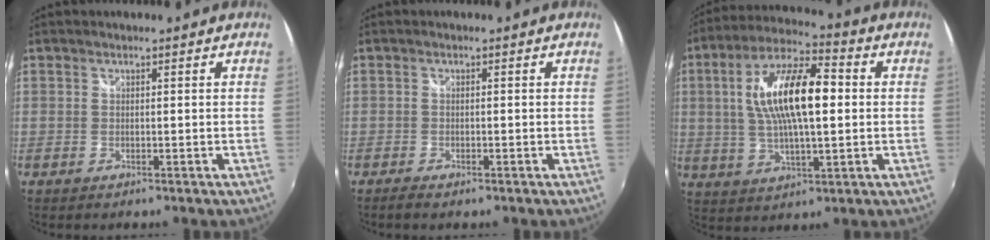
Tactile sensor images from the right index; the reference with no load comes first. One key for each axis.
{"total": 2.1, "fx": -1.6, "fy": 0.6, "fz": 1.1, "tx": -0.028, "ty": -0.007, "tz": -0.030}
{"total": 16.2, "fx": 1.9, "fy": 5.6, "fz": 15.0, "tx": -0.280, "ty": 0.017, "tz": 0.031}